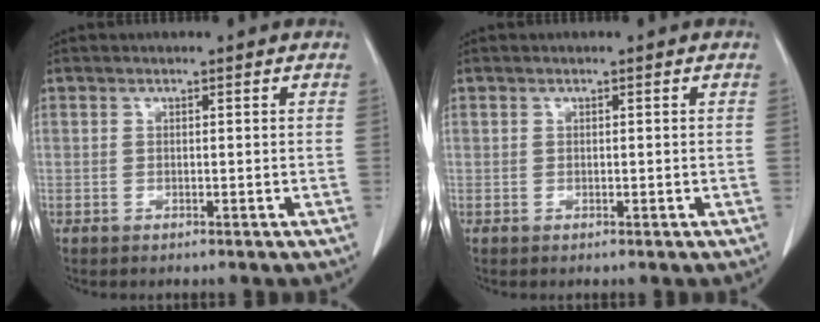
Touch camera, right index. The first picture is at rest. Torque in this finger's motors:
{"motor_torque": [-0.04, 0.03, -0.04, 0.00]}